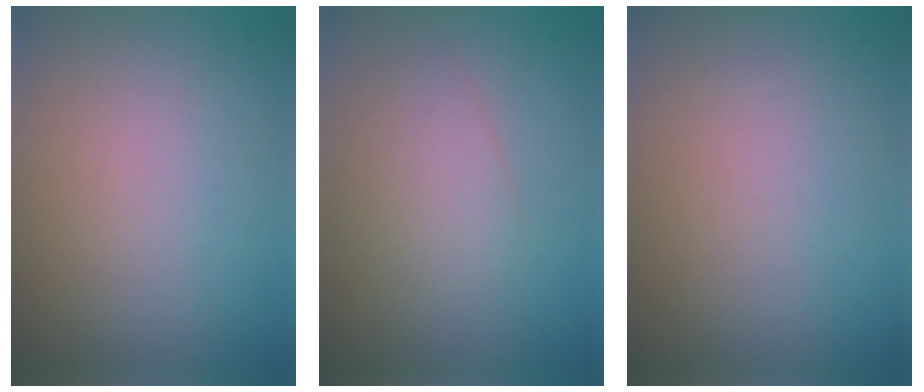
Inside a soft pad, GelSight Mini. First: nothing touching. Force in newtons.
{"total": 3.0, "press": 3.0, "slide": 0.1}
{"total": 0.0}